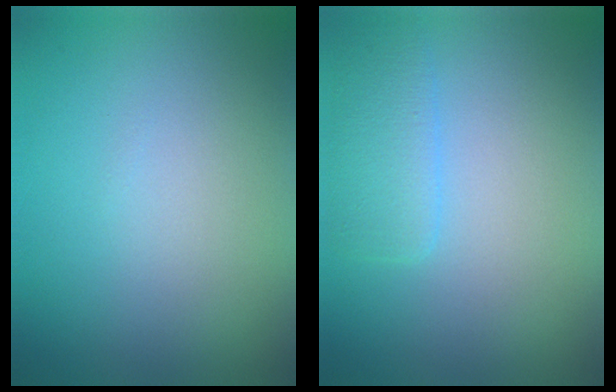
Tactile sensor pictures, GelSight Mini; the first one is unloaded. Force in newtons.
{"total": 2.3, "press": 2.3, "slide": 0.2}